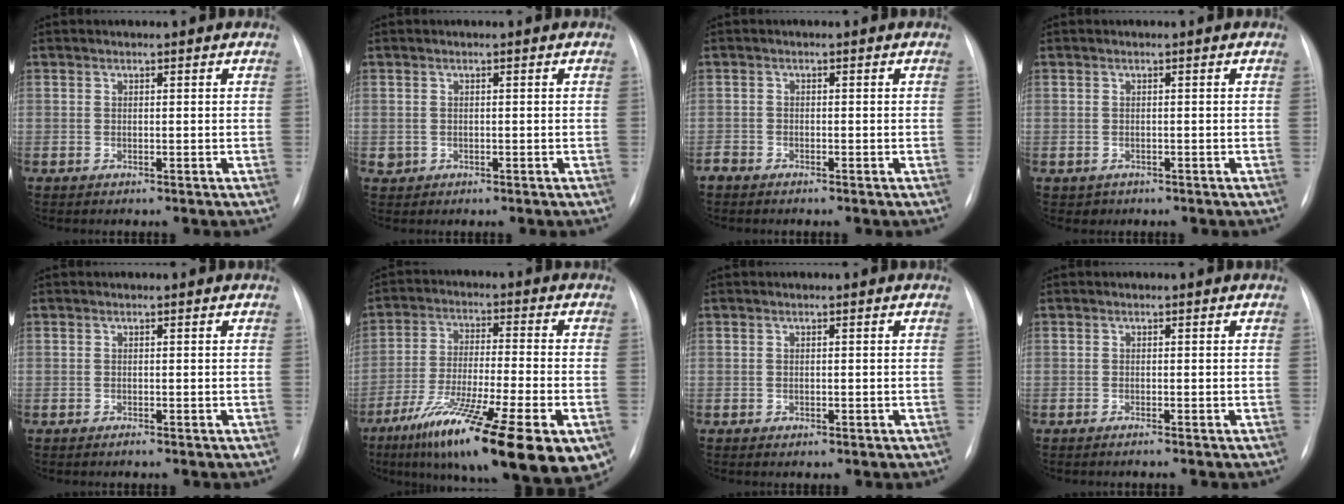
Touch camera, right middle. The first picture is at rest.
{"total": 1.0, "force": [-0.2, 0.9, 0.1], "torque": [0.001, 0.003, -0.001]}
{"total": 1.3, "force": [-1.2, 0.4, 0.2], "torque": [-0.008, -0.001, -0.023]}
{"total": 1.1, "force": [-0.6, 0.9, 0.0], "torque": [-0.003, 0.003, -0.006]}
{"total": 0.0}
{"total": 23.1, "force": [-12.4, 3.6, 19.1], "torque": [-0.263, -0.047, -0.202]}
{"total": 0.8, "force": [-0.3, 0.6, 0.5], "torque": [-0.008, -0.001, -0.001]}
{"total": 0.7, "force": [-0.5, -0.2, 0.4], "torque": [-0.006, 0.000, -0.009]}